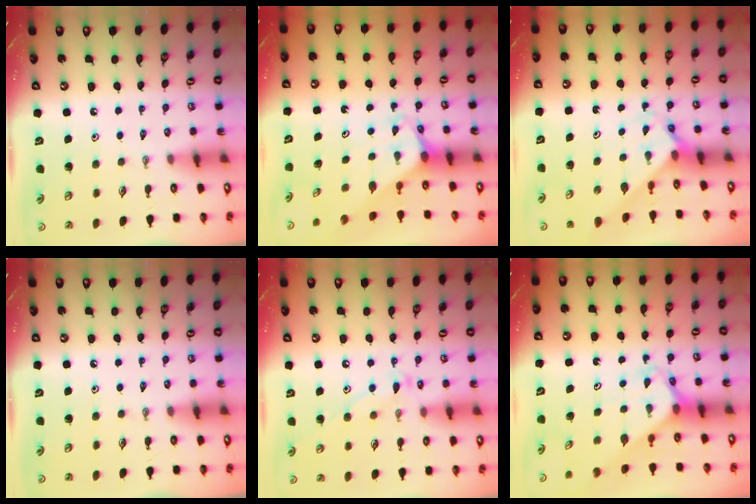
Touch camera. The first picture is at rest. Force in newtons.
{"total": 2.0, "press": 2.0, "slide": 0.1}
{"total": 2.3, "press": 2.3, "slide": 0.2}
{"total": 0.0}
{"total": 10.4, "press": 10.4, "slide": 0.8}
{"total": 2.7, "press": 2.7, "slide": 0.2}